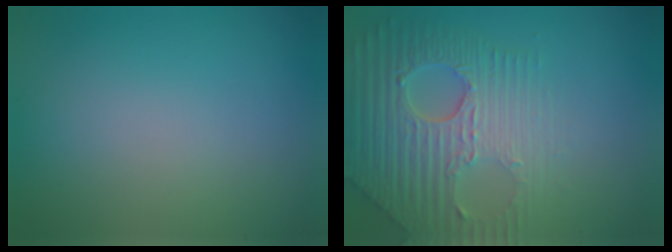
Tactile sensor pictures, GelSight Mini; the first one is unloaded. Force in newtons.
{"total": 8.0, "press": 5.7, "slide": 5.6}